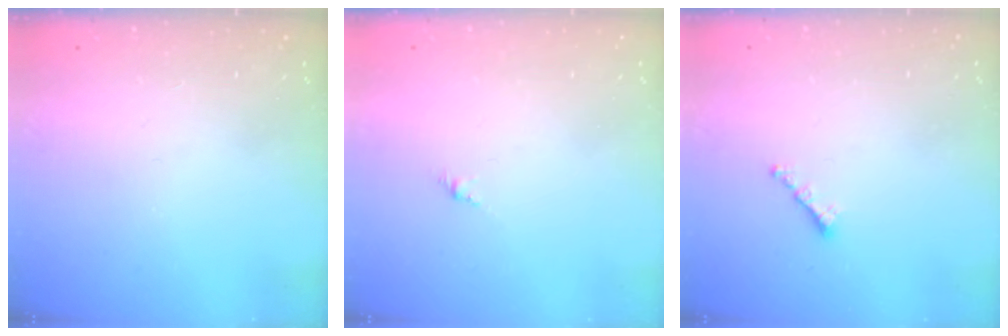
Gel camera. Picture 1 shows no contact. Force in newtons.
{"total": 1.6, "press": 1.5, "slide": 0.5}
{"total": 1.6, "press": 1.5, "slide": 0.5}